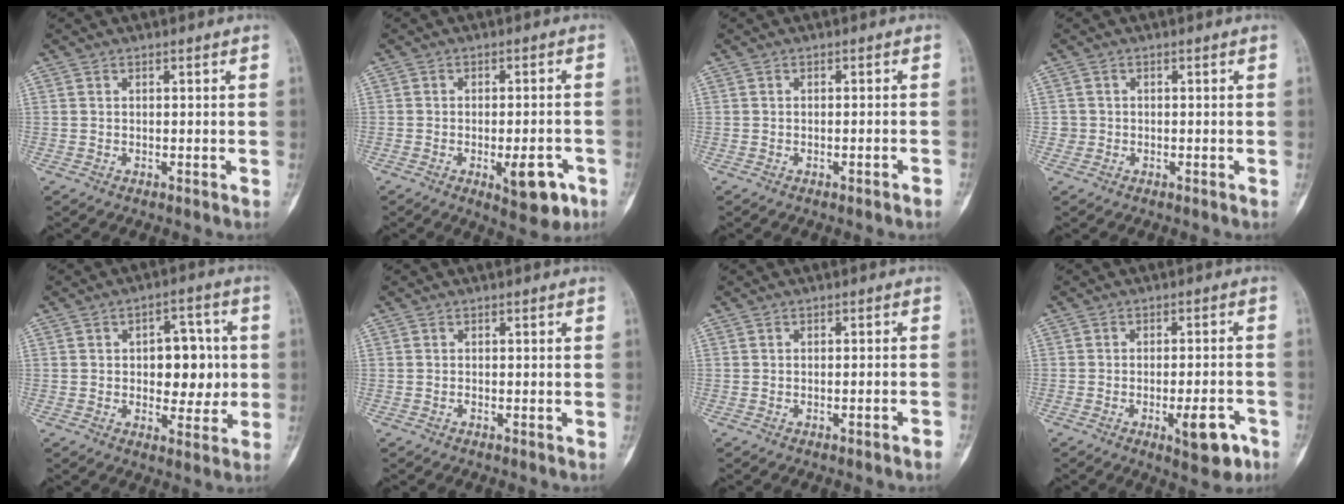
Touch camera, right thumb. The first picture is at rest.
{"total": 8.0, "force": [-3.3, 3.2, 6.5], "torque": [-0.071, 0.009, -0.037]}
{"total": 1.6, "force": [-1.0, 0.0, 1.2], "torque": [-0.025, 0.007, -0.010]}
{"total": 0.9, "force": [-0.3, 0.9, 0.0], "torque": [0.004, 0.005, -0.007]}
{"total": 10.4, "force": [0.4, 6.4, 8.2], "torque": [-0.064, 0.009, 0.009]}
{"total": 0.0}
{"total": 2.0, "force": [-1.3, 0.1, 1.5], "torque": [-0.029, 0.009, -0.013]}
{"total": 7.8, "force": [-3.7, 2.8, 6.3], "torque": [-0.073, 0.015, -0.046]}